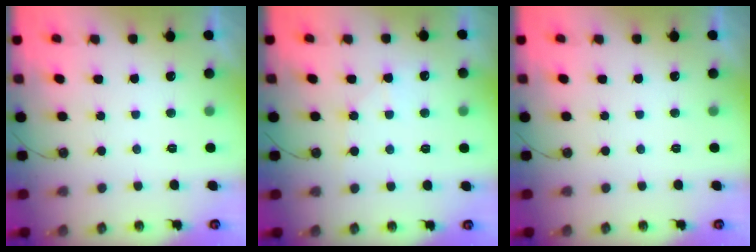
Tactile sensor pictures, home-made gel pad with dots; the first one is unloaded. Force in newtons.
{"total": 5.4, "press": 5.4, "slide": 0.7}
{"total": 0.0}